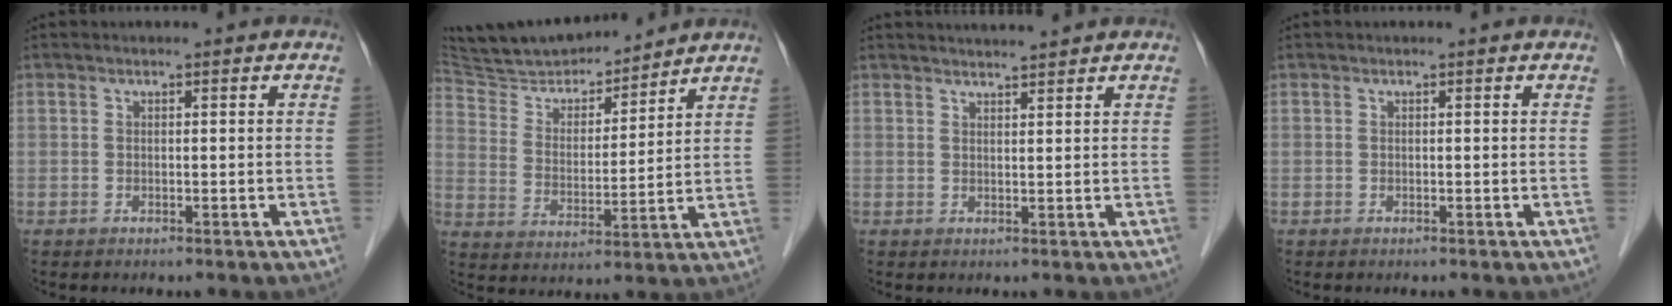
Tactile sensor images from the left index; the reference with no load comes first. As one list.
[{"total": 14.8, "force": [13.9, 2.7, 4.3], "torque": [-0.074, 0.007, 0.243]}, {"total": 3.4, "force": [3.3, -0.4, 0.8], "torque": [-0.014, 0.013, 0.052]}, {"total": 0.0}]